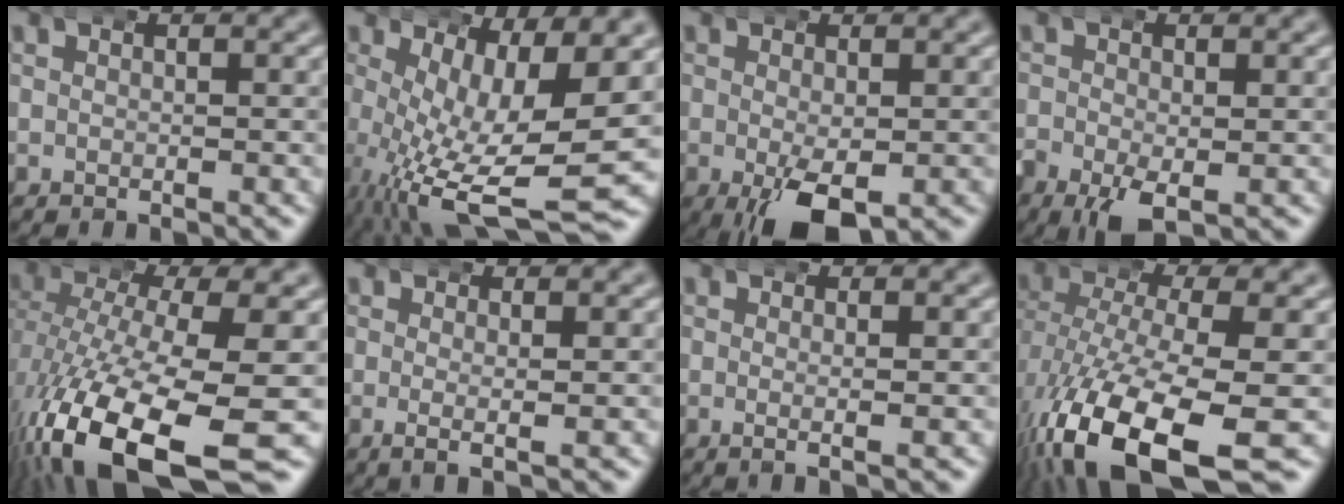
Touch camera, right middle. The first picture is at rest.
{"total": 10.6, "force": [-4.2, 4.0, 8.8], "torque": [-0.159, -0.061, -0.040]}
{"total": 5.8, "force": [-2.3, 2.2, 4.8], "torque": [-0.089, -0.028, -0.023]}
{"total": 4.1, "force": [-2.3, 2.2, 2.7], "torque": [-0.068, -0.030, -0.026]}
{"total": 12.7, "force": [-6.8, 5.2, 9.4], "torque": [-0.199, -0.063, -0.070]}
{"total": 2.1, "force": [-0.1, 0.0, 2.1], "torque": [-0.044, -0.008, 0.000]}
{"total": 1.5, "force": [0.0, -0.2, 1.5], "torque": [-0.031, -0.003, -0.001]}
{"total": 11.4, "force": [-6.0, 5.0, 8.4], "torque": [-0.186, -0.064, -0.057]}